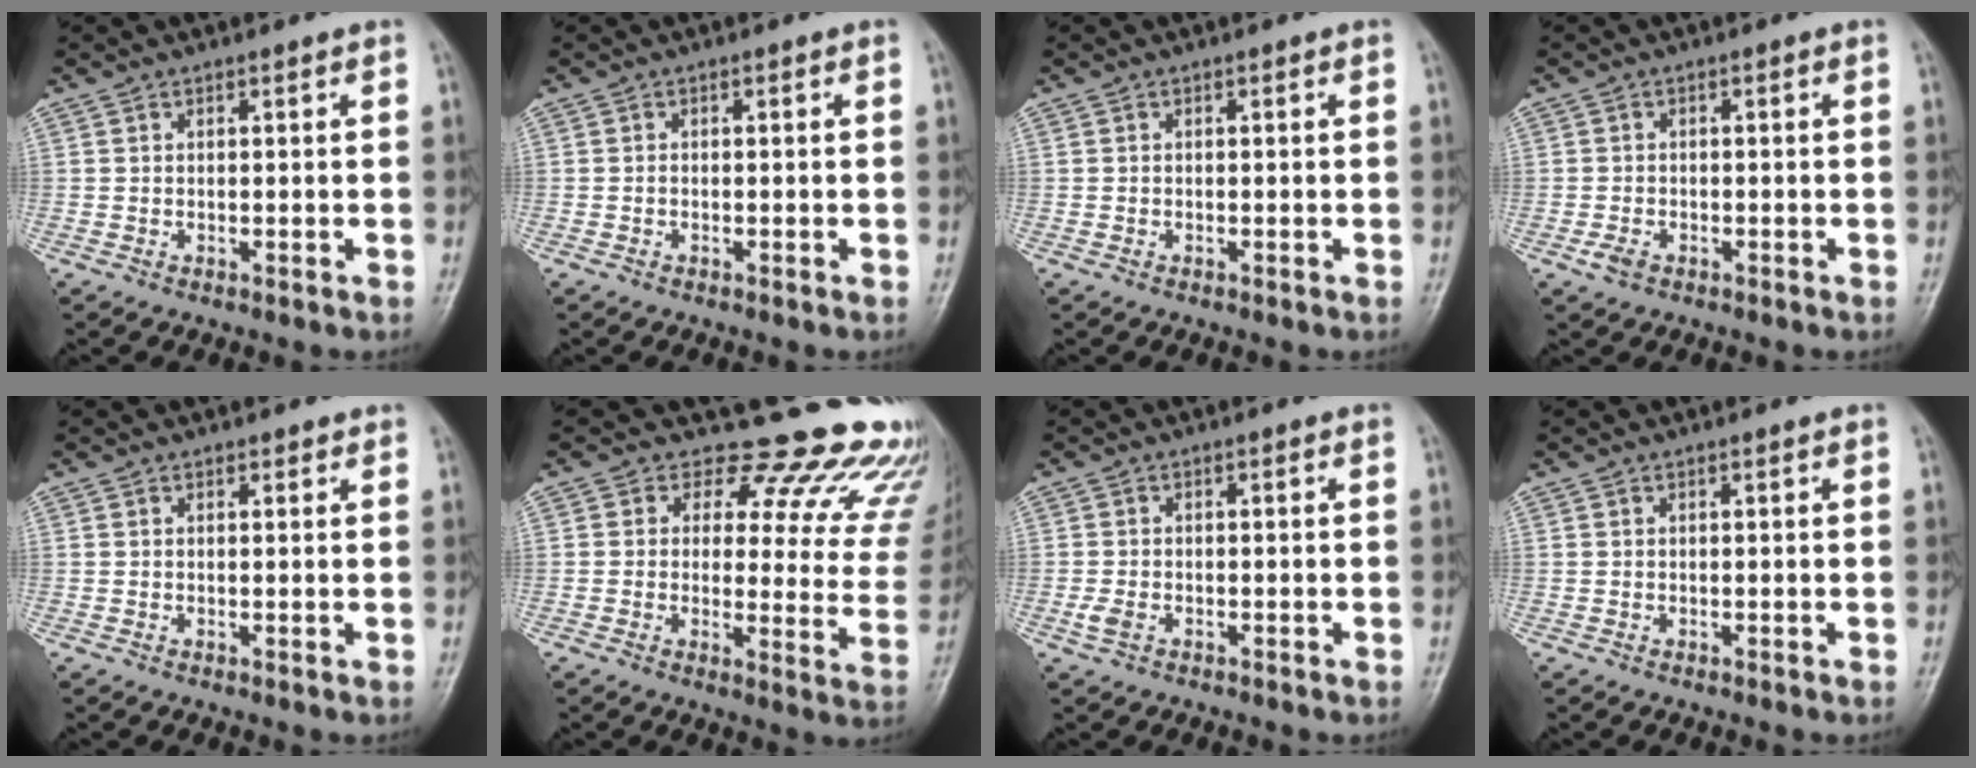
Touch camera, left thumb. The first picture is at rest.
{"total": 0.0}
{"total": 0.0}
{"total": 2.0, "force": [-1.1, 1.4, 1.0], "torque": [-0.022, 0.002, -0.021]}
{"total": 0.7, "force": [0.5, 0.4, 0.2], "torque": [0.000, -0.004, 0.004]}
{"total": 19.2, "force": [15.2, 8.5, 8.2], "torque": [-0.050, -0.102, 0.152]}
{"total": 2.0, "force": [-1.0, 1.2, 1.2], "torque": [-0.036, 0.000, -0.021]}
{"total": 0.0}